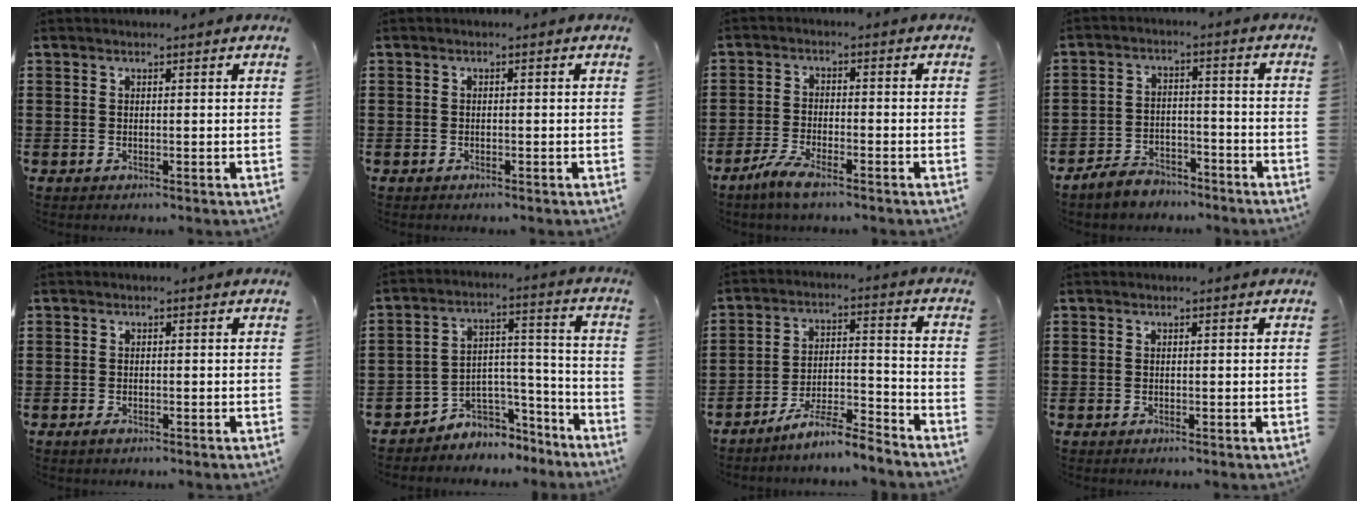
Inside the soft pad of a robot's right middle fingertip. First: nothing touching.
{"total": 0.0}
{"total": 4.3, "force": [-3.4, 0.7, 2.6], "torque": [-0.063, -0.006, -0.068]}
{"total": 4.6, "force": [-4.5, 1.1, 0.6], "torque": [-0.019, 0.007, -0.092]}
{"total": 0.9, "force": [-0.7, 0.5, 0.3], "torque": [-0.007, -0.003, -0.014]}
{"total": 4.6, "force": [-4.0, 2.3, -0.1], "torque": [-0.009, 0.003, -0.083]}
{"total": 6.8, "force": [-6.5, -0.2, 2.0], "torque": [-0.036, -0.003, -0.126]}
{"total": 0.0}